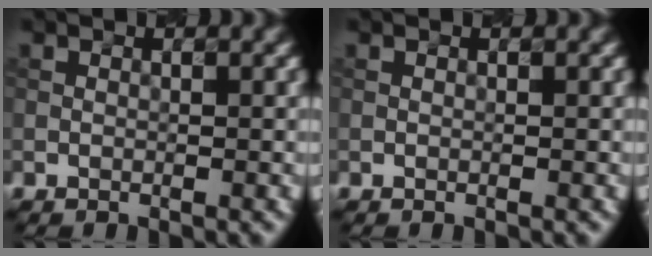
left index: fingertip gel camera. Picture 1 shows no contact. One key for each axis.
{"total": 0.0}